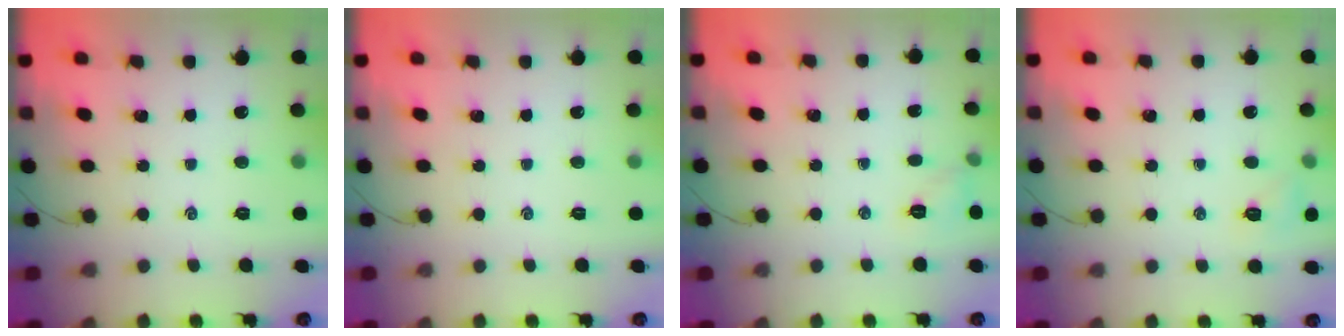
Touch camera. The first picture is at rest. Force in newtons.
{"total": 0.0}
{"total": 5.5, "press": 5.3, "slide": 1.7}
{"total": 5.9, "press": 5.8, "slide": 1.1}